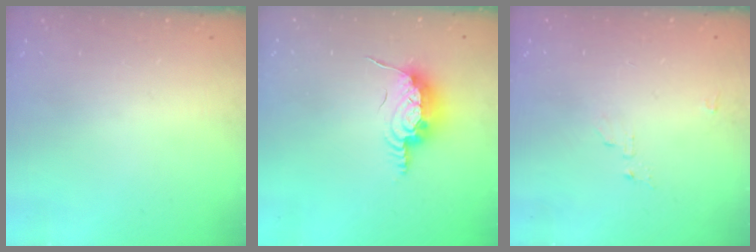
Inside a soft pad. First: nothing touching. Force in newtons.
{"total": 10.4, "press": 10.4, "slide": 1.1}
{"total": 4.0, "press": 3.9, "slide": 0.3}